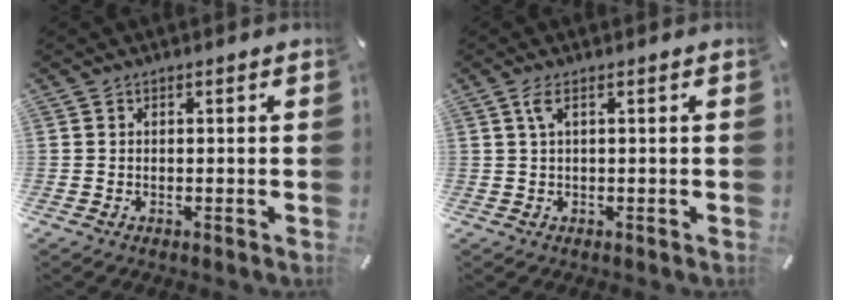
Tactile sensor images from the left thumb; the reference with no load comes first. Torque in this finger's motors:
{"motor_torque": [0.57, 0.51, 0.48, -0.13, 0.00]}